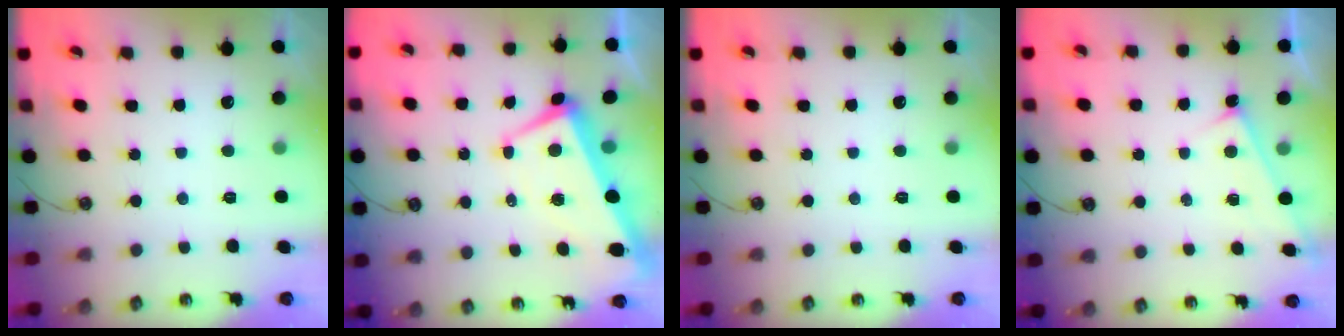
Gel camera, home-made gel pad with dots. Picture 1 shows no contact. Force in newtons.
{"total": 1.9, "press": 1.5, "slide": 1.2}
{"total": 0.0}
{"total": 4.5, "press": 4.5, "slide": 0.2}